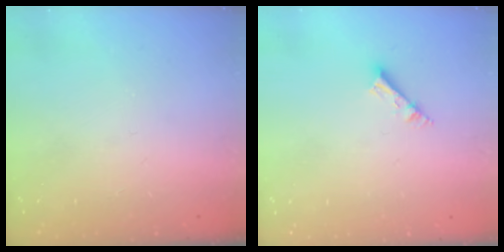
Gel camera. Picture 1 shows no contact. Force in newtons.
{"total": 3.8, "press": 3.8, "slide": 0.2}